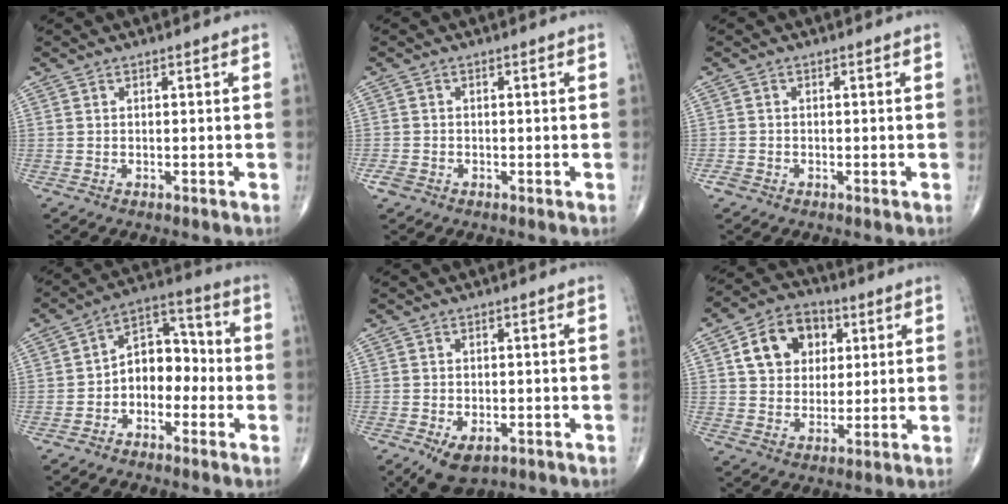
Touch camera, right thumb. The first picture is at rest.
{"total": 2.0, "force": [-1.0, 1.5, 0.9], "torque": [-0.015, 0.001, -0.020]}
{"total": 1.1, "force": [-0.6, 0.8, 0.4], "torque": [-0.006, 0.000, -0.014]}
{"total": 9.1, "force": [-2.2, 6.4, 6.0], "torque": [-0.057, 0.046, -0.054]}
{"total": 6.4, "force": [-3.1, 3.7, 4.1], "torque": [-0.066, 0.000, -0.044]}
{"total": 11.4, "force": [3.4, 8.9, 6.4], "torque": [-0.073, -0.001, 0.053]}